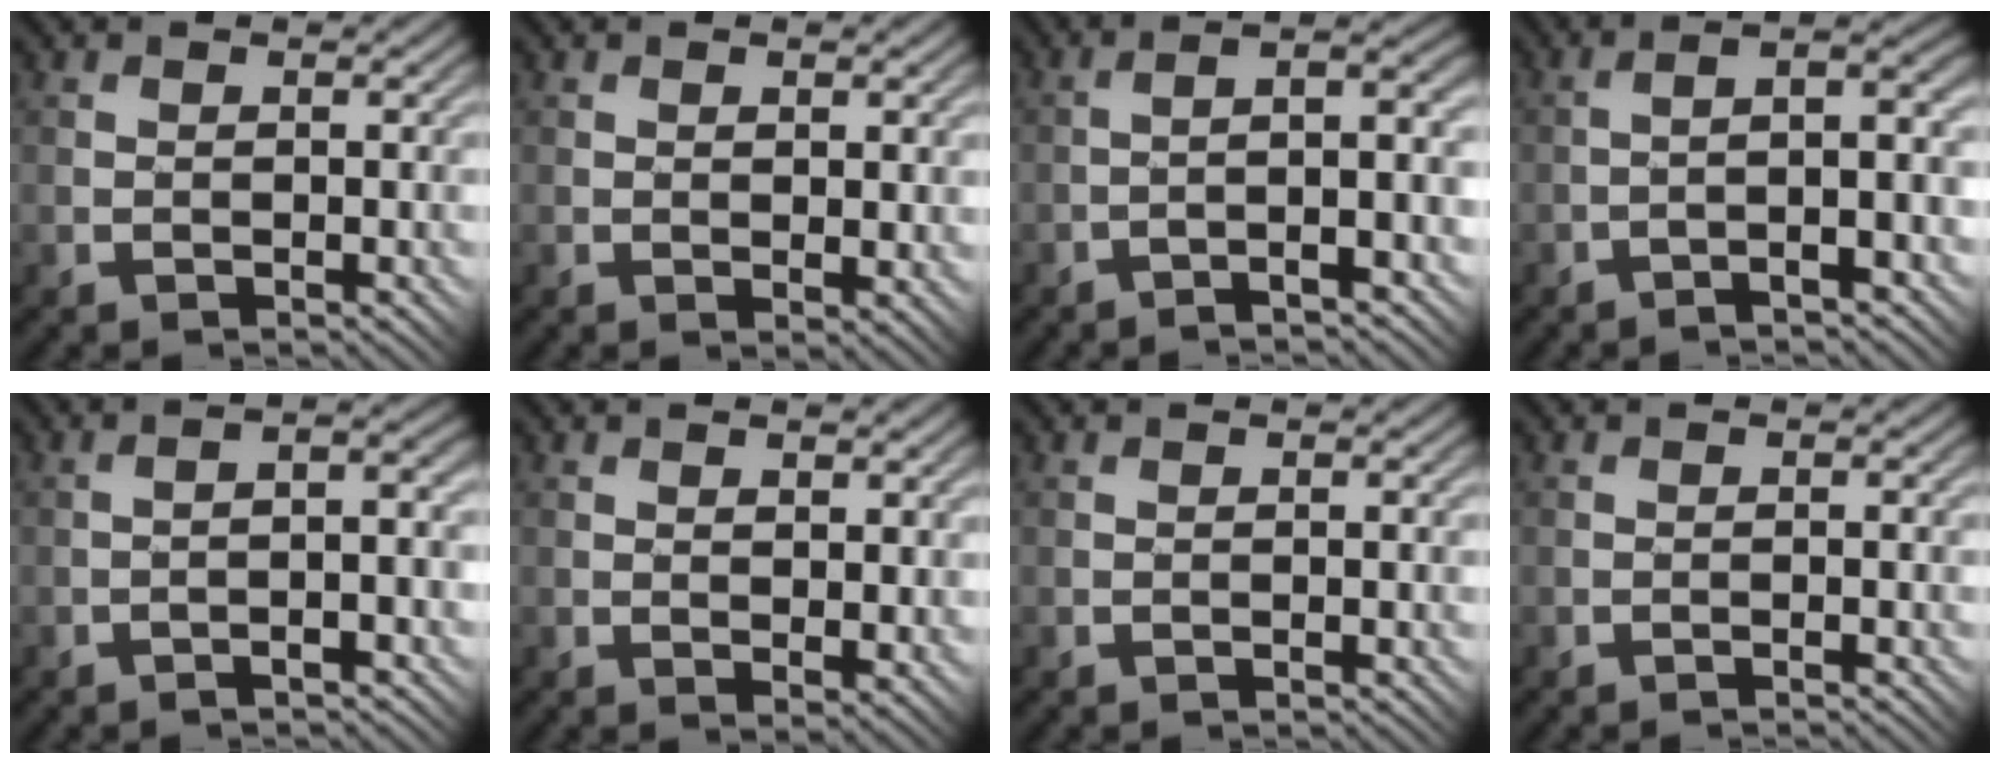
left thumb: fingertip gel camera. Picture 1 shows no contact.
{"total": 2.2, "force": [0.3, 0.7, 2.1], "torque": [-0.030, -0.003, 0.014]}
{"total": 6.3, "force": [-2.1, 0.9, 5.9], "torque": [-0.083, 0.023, -0.040]}
{"total": 6.2, "force": [-1.8, 1.0, 5.9], "torque": [-0.089, 0.021, -0.033]}
{"total": 4.4, "force": [-1.3, 0.8, 4.2], "torque": [-0.065, 0.007, -0.020]}
{"total": 2.6, "force": [0.6, 0.9, 2.4], "torque": [-0.037, -0.002, 0.018]}
{"total": 0.8, "force": [-0.3, 0.1, 0.7], "torque": [-0.009, 0.006, -0.003]}
{"total": 0.8, "force": [-0.6, -0.3, 0.5], "torque": [-0.007, 0.009, -0.013]}